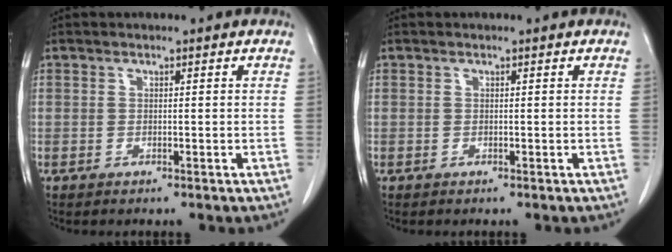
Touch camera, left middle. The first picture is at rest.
{"total": 0.0}